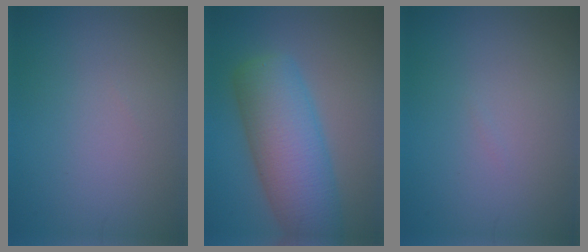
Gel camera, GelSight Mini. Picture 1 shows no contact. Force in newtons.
{"total": 8.6, "press": 8.6, "slide": 0.2}
{"total": 0.0}